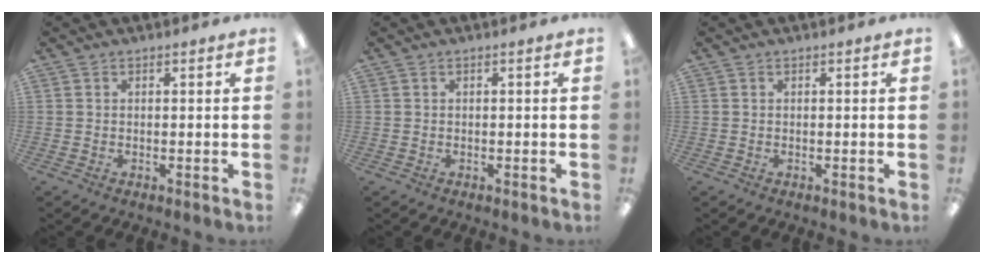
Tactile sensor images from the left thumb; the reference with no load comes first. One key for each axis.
{"total": 0.0}
{"total": 0.0}